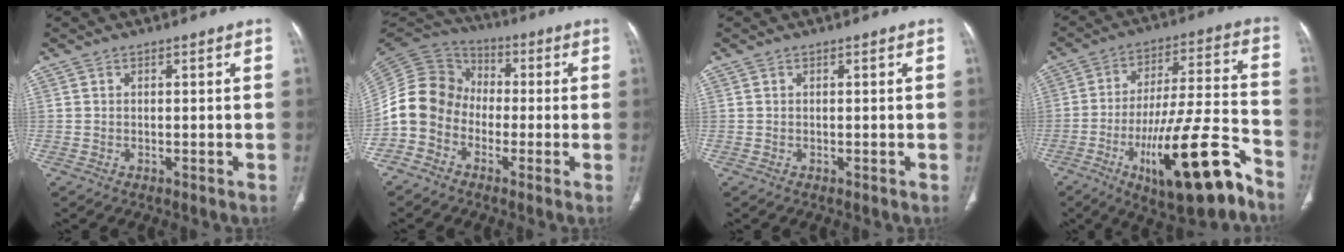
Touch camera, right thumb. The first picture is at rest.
{"total": 11.8, "force": [-3.6, 10.0, 5.3], "torque": [-0.099, 0.052, -0.084]}
{"total": 0.0}
{"total": 22.4, "force": [-11.6, 6.0, 18.2], "torque": [-0.288, 0.058, -0.179]}